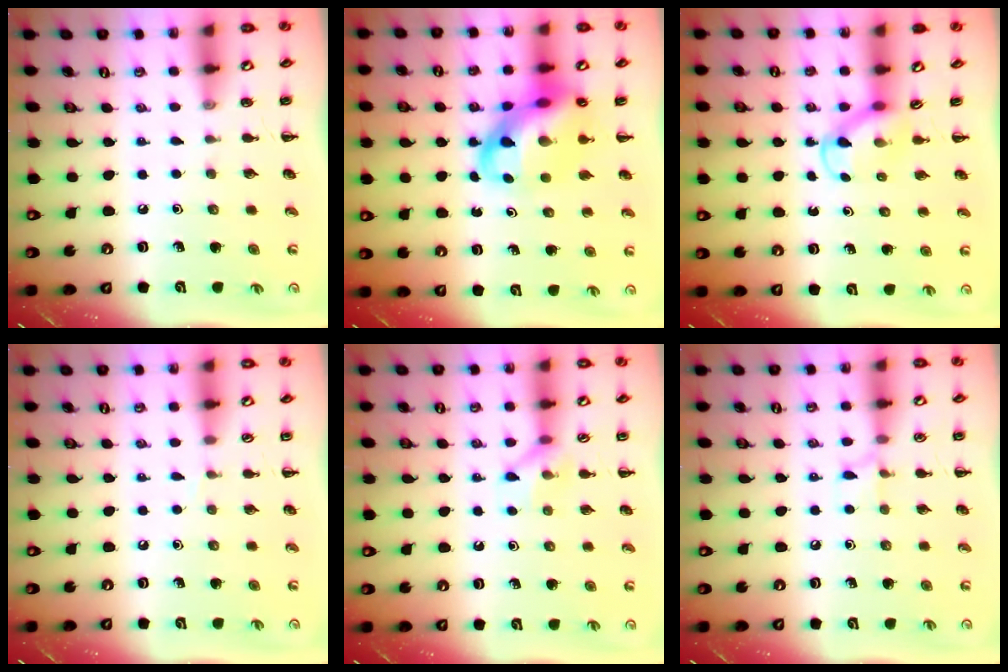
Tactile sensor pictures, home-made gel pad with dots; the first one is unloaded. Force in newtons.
{"total": 13.5, "press": 13.1, "slide": 3.5}
{"total": 3.9, "press": 3.6, "slide": 1.4}
{"total": 3.0, "press": 2.8, "slide": 1.0}
{"total": 7.2, "press": 7.2, "slide": 0.1}
{"total": 5.2, "press": 4.9, "slide": 1.6}